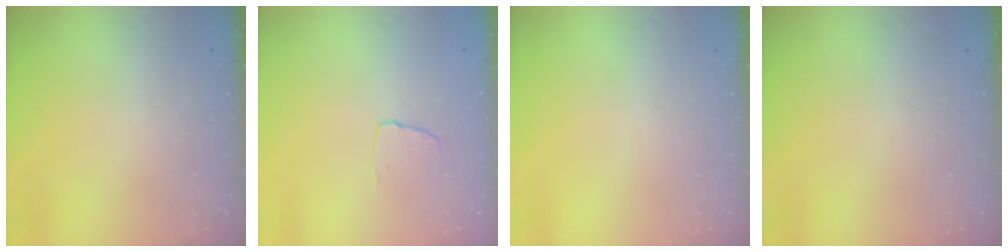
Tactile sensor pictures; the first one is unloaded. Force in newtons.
{"total": 4.3, "press": 4.3, "slide": 0.3}
{"total": 0.0}
{"total": 0.0}